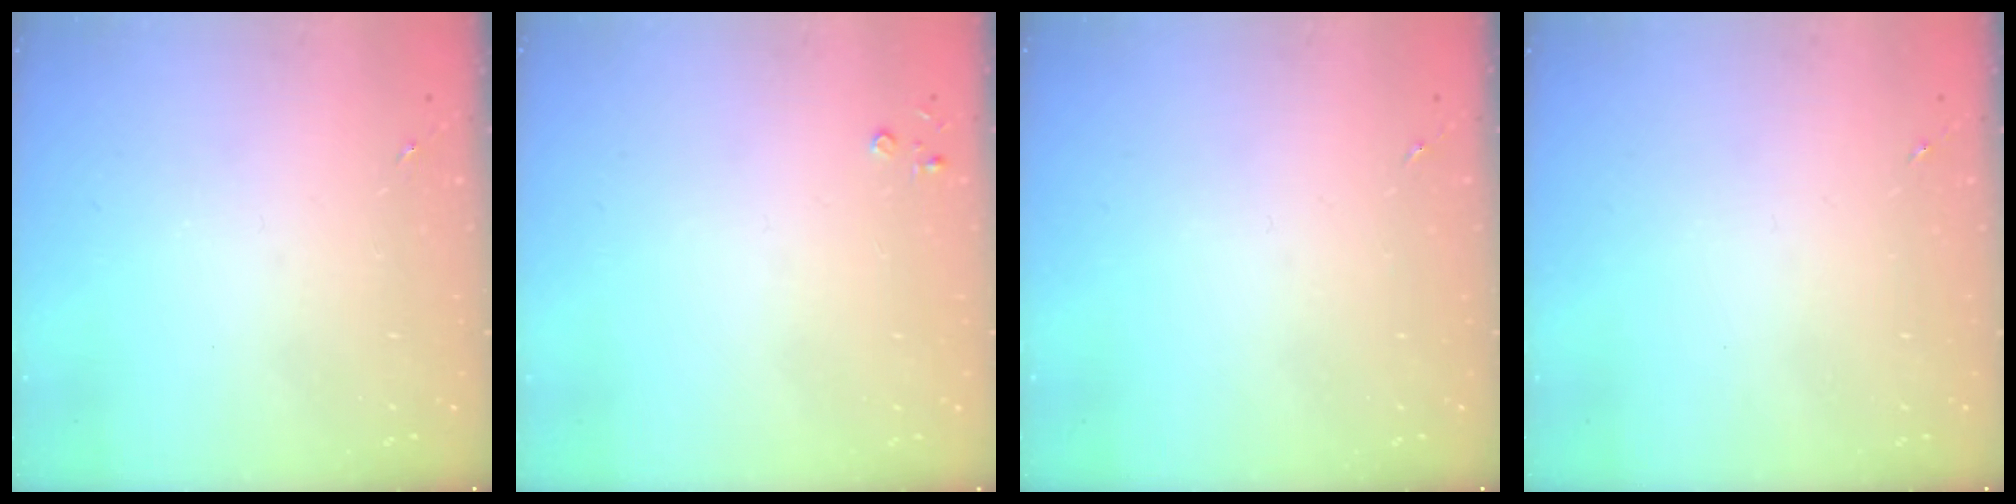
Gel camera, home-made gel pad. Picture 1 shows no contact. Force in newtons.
{"total": 2.2, "press": 2.2, "slide": 0.3}
{"total": 0.0}
{"total": 0.0}